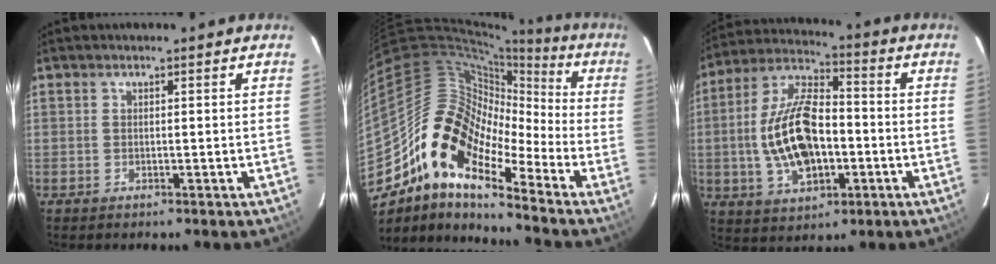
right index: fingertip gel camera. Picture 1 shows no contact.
{"total": 15.4, "force": [-8.9, 7.0, 10.4], "torque": [-0.167, 0.007, -0.191]}
{"total": 16.8, "force": [-2.6, 8.8, 14.0], "torque": [-0.287, 0.012, -0.037]}